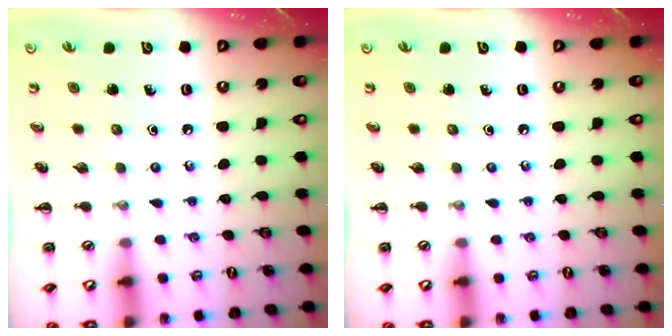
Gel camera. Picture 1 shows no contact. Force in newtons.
{"total": 0.0}